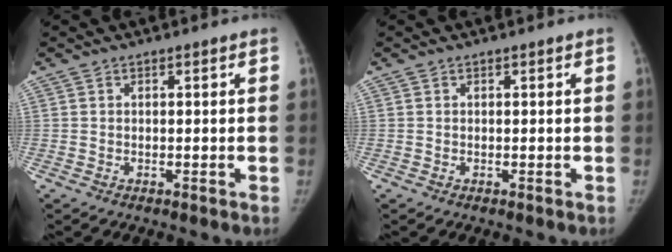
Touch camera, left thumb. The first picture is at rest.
{"total": 0.0}